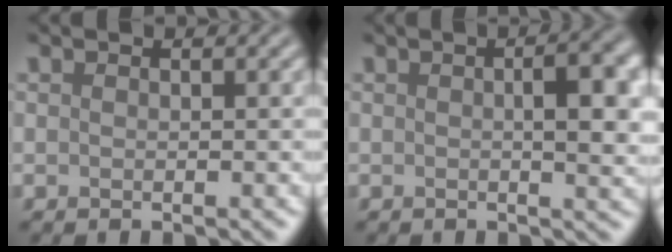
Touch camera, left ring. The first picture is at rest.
{"total": 4.6, "force": [0.4, 1.2, 4.4], "torque": [-0.060, 0.006, 0.004]}